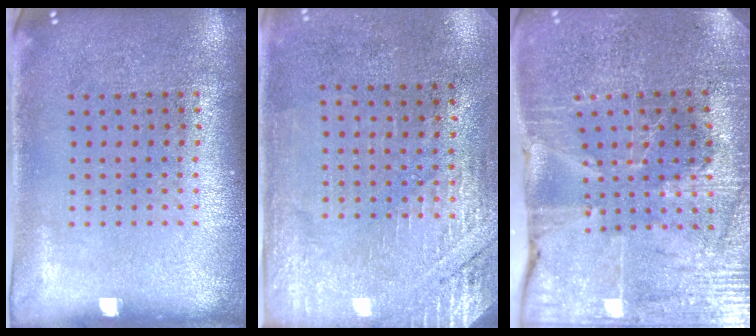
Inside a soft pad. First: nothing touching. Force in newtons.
{"total": 2.7, "press": 2.4, "slide": 1.3}
{"total": 3.4, "press": 3.4, "slide": 0.3}